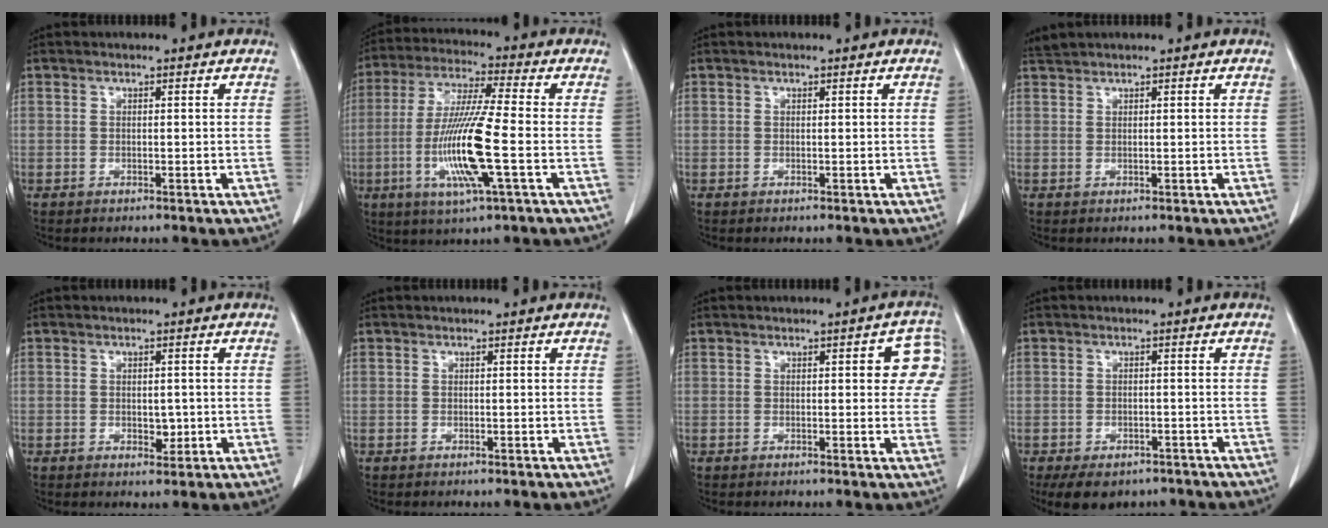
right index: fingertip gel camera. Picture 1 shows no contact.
{"total": 13.9, "force": [-3.2, 0.3, 13.5], "torque": [-0.275, -0.016, -0.066]}
{"total": 0.0}
{"total": 1.2, "force": [1.2, -0.3, 0.2], "torque": [-0.004, 0.010, 0.028]}
{"total": 2.4, "force": [-0.3, 1.4, 1.9], "torque": [-0.026, -0.002, 0.001]}
{"total": 0.0}
{"total": 6.4, "force": [1.9, 2.4, 5.6], "torque": [-0.041, 0.009, 0.011]}
{"total": 8.5, "force": [-6.2, 4.9, 3.2], "torque": [-0.042, -0.002, -0.087]}